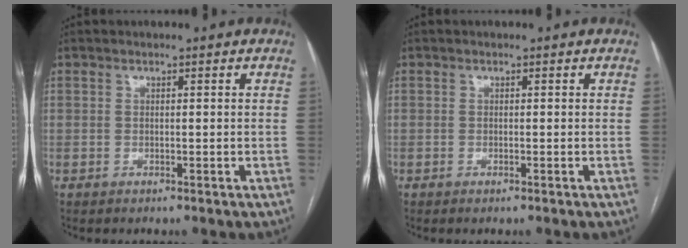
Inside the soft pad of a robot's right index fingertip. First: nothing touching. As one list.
[{"total": 0.0}]